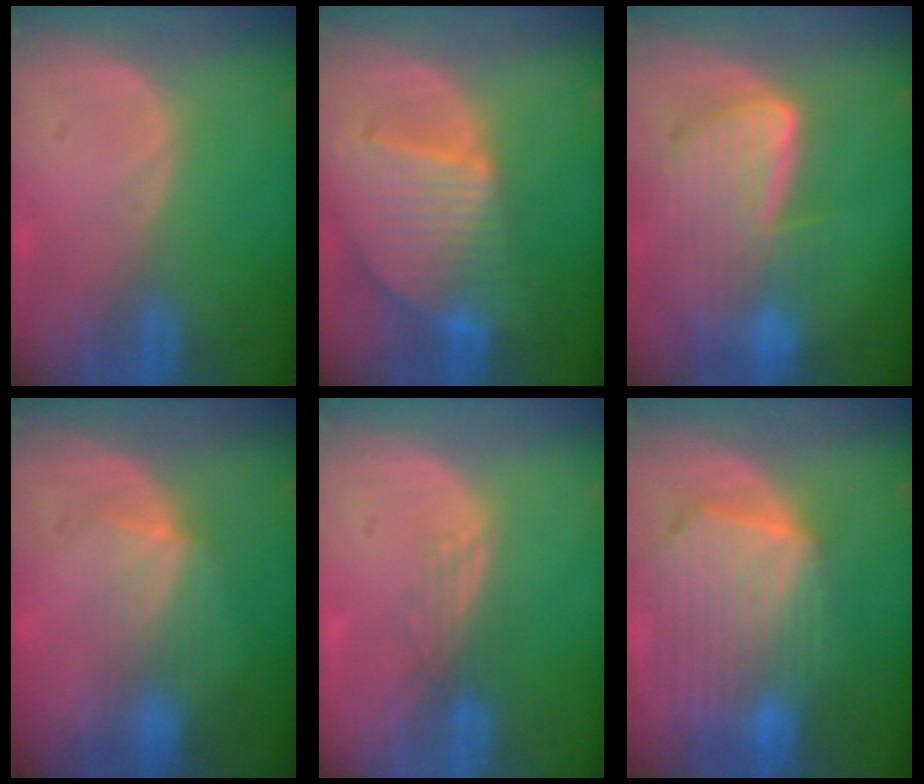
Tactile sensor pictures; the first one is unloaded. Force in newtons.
{"total": 9.5, "press": 8.2, "slide": 4.8}
{"total": 9.2, "press": 8.0, "slide": 4.5}
{"total": 4.2, "press": 4.0, "slide": 1.1}
{"total": 2.9, "press": 2.4, "slide": 1.6}
{"total": 10.7, "press": 9.4, "slide": 5.2}